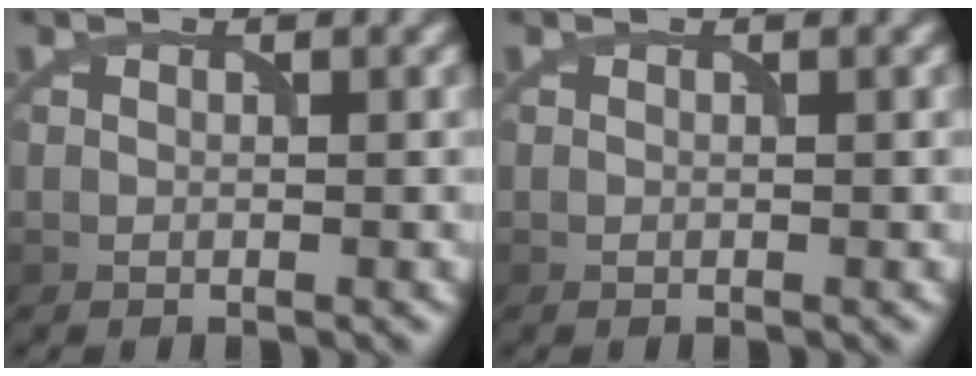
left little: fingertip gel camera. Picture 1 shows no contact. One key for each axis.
{"total": 0.0}